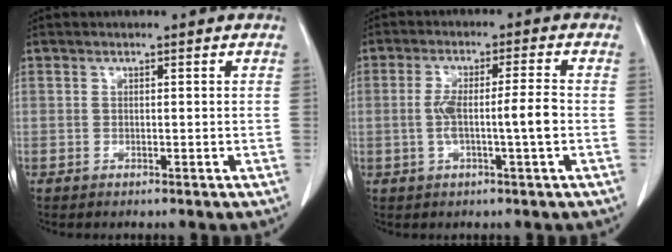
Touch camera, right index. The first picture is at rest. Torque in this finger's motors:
{"motor_torque": [1.00, -0.30, 0.54, 0.12]}